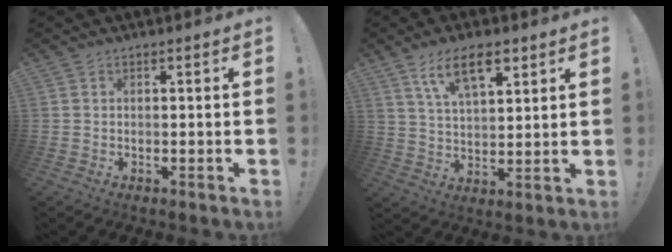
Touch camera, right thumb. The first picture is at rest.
{"total": 11.2, "force": [6.4, 4.9, 7.8], "torque": [-0.137, -0.014, 0.117]}